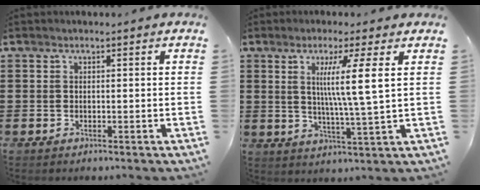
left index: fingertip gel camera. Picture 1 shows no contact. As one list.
[{"total": 7.9, "force": [2.4, -0.5, 7.5], "torque": [-0.142, -0.006, 0.033]}]